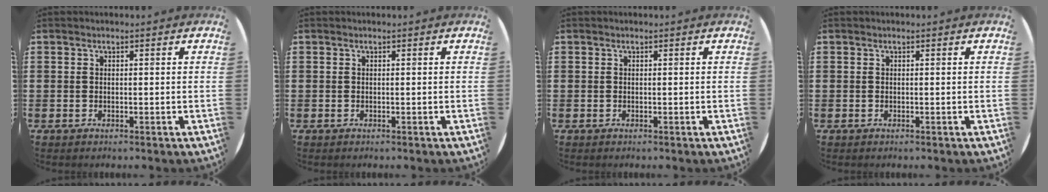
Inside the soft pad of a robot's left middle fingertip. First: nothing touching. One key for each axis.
{"total": 0.0}
{"total": 0.0}
{"total": 0.0}